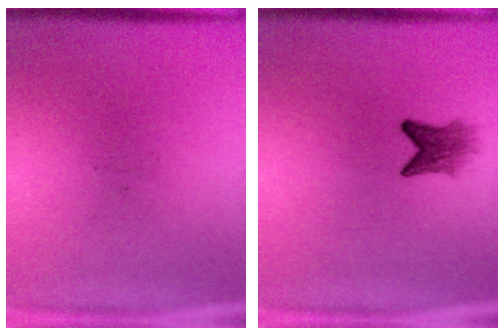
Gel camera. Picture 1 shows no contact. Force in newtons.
{"total": 3.3}